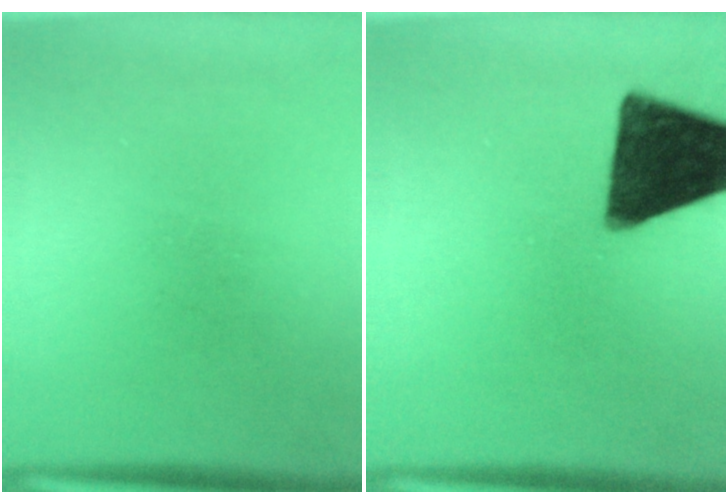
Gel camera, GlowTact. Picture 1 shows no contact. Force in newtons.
{"total": 16.5}